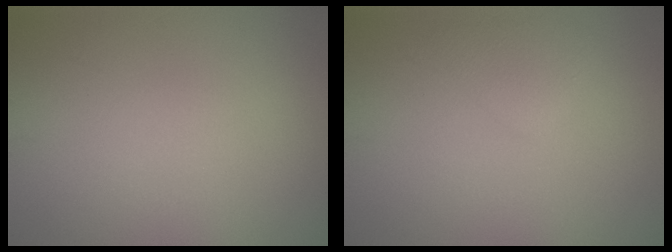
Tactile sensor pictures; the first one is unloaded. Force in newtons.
{"total": 1.6, "press": 1.6, "slide": 0.1}